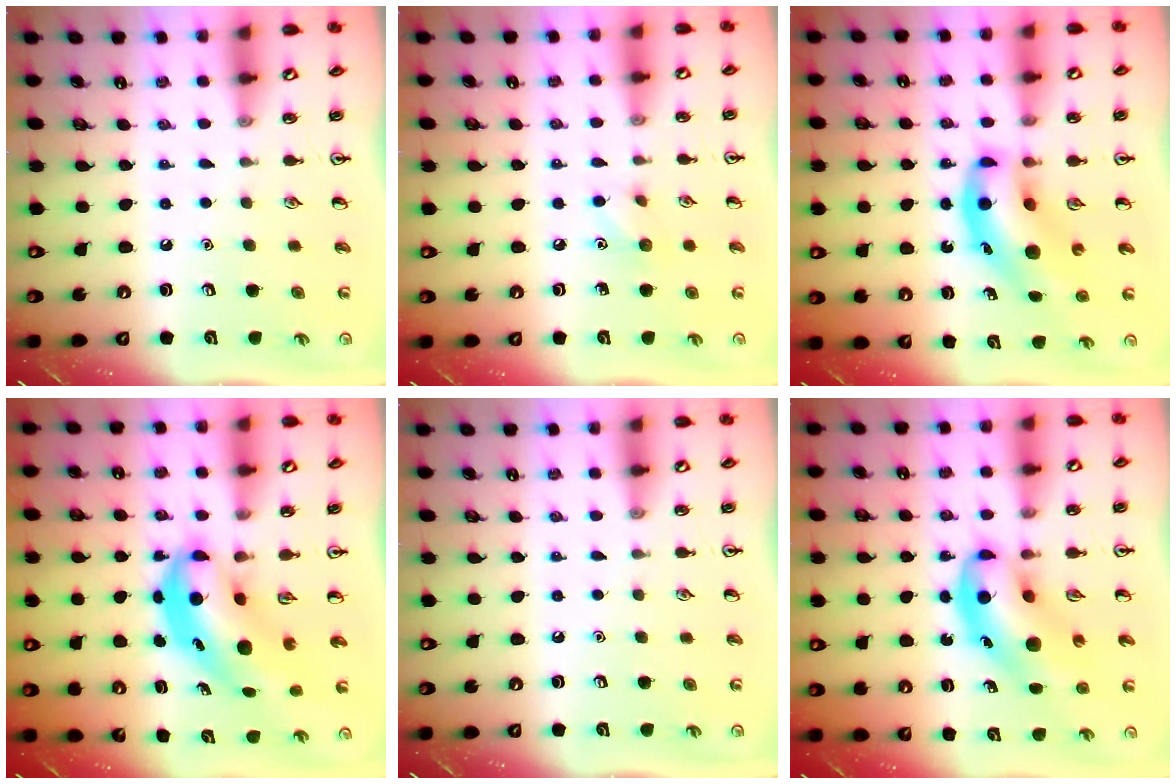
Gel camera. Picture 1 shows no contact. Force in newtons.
{"total": 5.2, "press": 5.0, "slide": 1.7}
{"total": 10.7, "press": 10.4, "slide": 2.8}
{"total": 6.5, "press": 6.3, "slide": 1.7}
{"total": 0.0}
{"total": 11.5, "press": 11.1, "slide": 3.0}